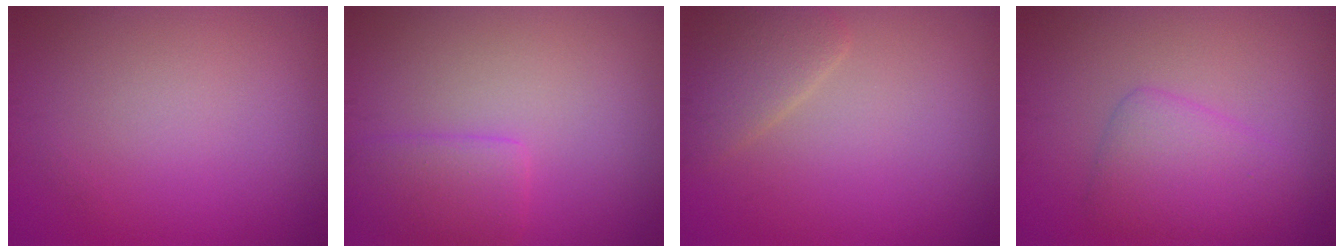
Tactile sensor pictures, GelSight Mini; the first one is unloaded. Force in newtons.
{"total": 2.9, "press": 2.9, "slide": 0.1}
{"total": 2.5, "press": 2.5, "slide": 0.1}
{"total": 3.3, "press": 3.3, "slide": 0.1}